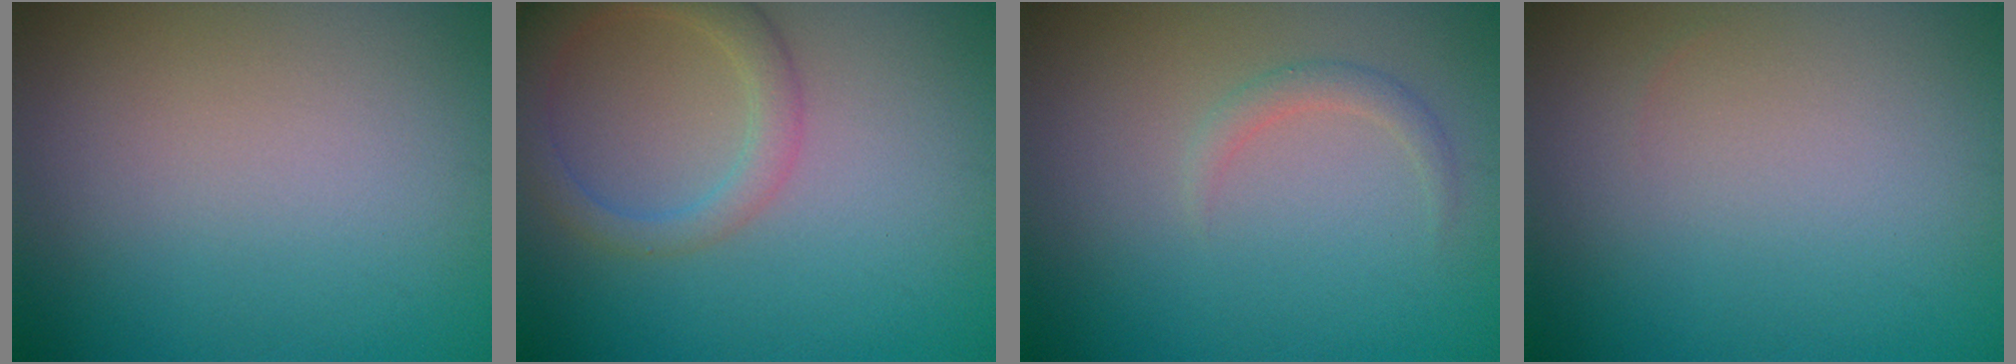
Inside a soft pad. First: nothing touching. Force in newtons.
{"total": 3.7, "press": 3.7, "slide": 0.2}
{"total": 1.2, "press": 1.2, "slide": 0.1}
{"total": 0.0}